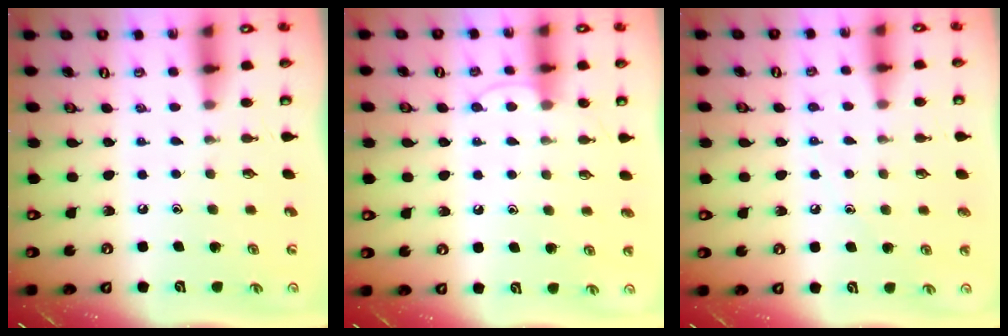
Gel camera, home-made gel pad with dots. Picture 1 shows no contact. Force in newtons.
{"total": 7.3, "press": 7.2, "slide": 0.7}
{"total": 4.9, "press": 4.8, "slide": 0.5}